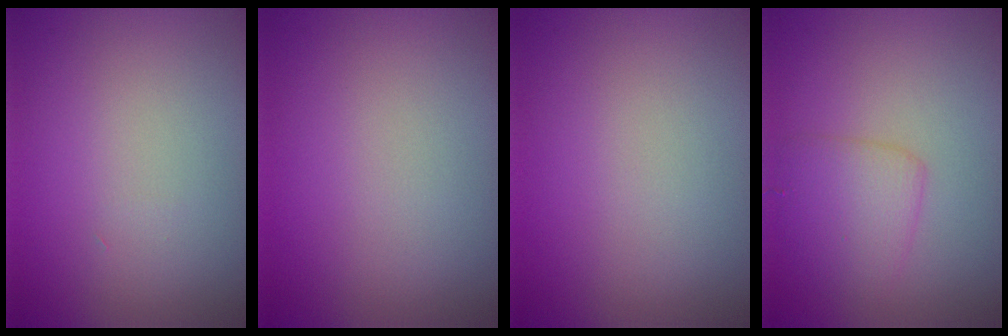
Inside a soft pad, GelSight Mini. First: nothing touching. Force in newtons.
{"total": 0.0}
{"total": 0.0}
{"total": 2.9, "press": 2.9, "slide": 0.1}